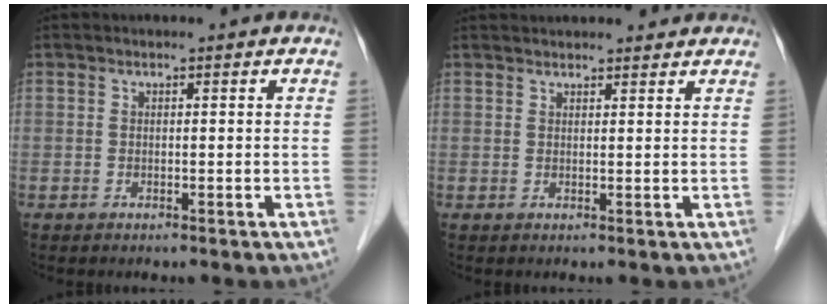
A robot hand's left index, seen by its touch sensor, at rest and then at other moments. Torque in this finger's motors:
{"motor_torque": [0.29, -0.40, 0.25, 0.07]}